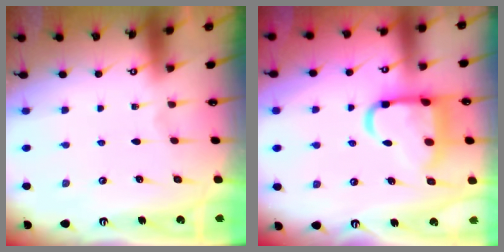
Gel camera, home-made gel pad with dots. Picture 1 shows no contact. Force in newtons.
{"total": 14.0, "press": 13.9, "slide": 1.6}